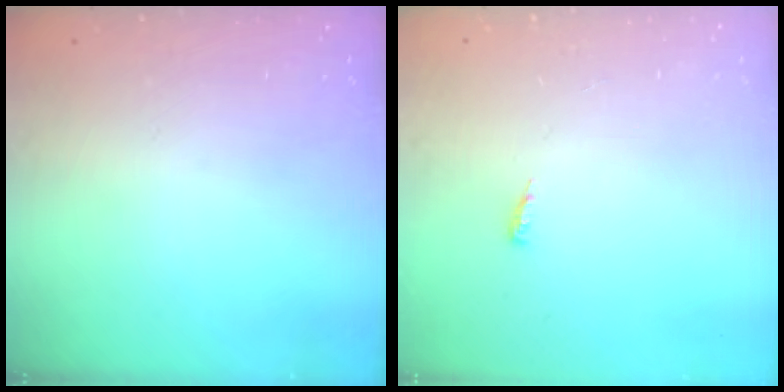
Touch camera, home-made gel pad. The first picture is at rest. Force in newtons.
{"total": 4.6, "press": 4.5, "slide": 0.9}